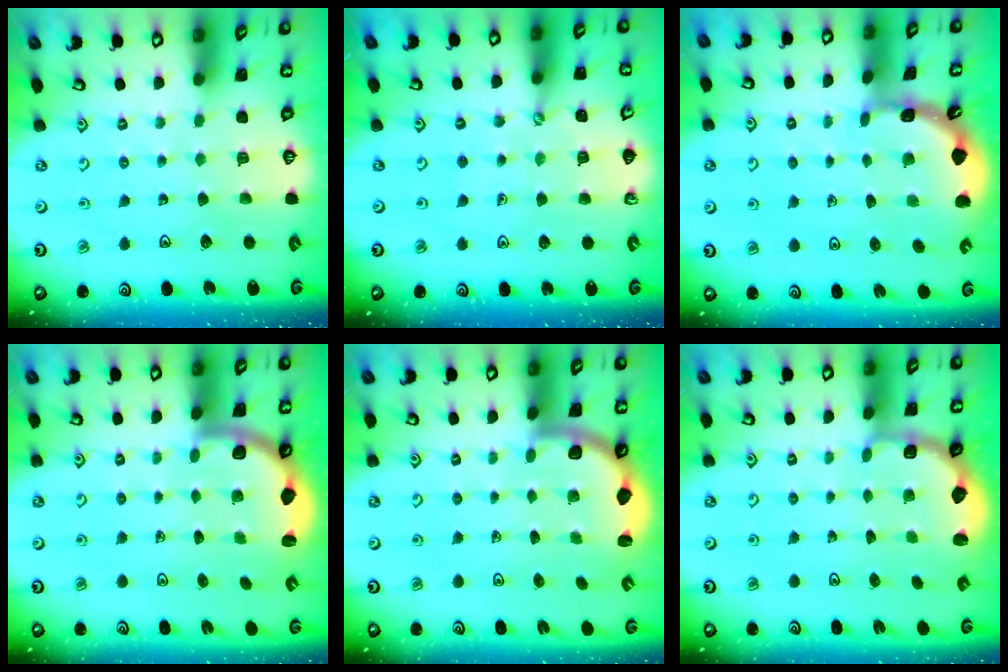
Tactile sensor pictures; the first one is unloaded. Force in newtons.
{"total": 1.6, "press": 1.6, "slide": 0.5}
{"total": 1.7, "press": 1.7, "slide": 0.1}
{"total": 2.6, "press": 2.5, "slide": 0.6}
{"total": 2.6, "press": 2.5, "slide": 0.6}
{"total": 2.8, "press": 2.1, "slide": 1.9}